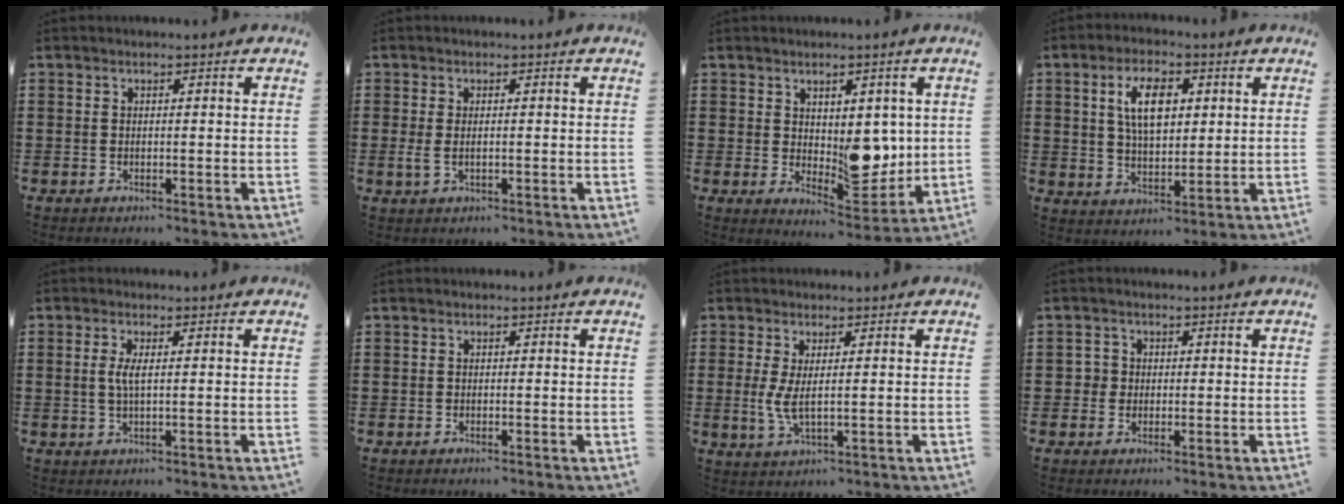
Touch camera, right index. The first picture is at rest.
{"total": 1.4, "force": [-0.2, 0.6, 1.2], "torque": [-0.042, -0.005, -0.009]}
{"total": 8.1, "force": [0.9, 5.2, 6.1], "torque": [-0.080, 0.003, 0.022]}
{"total": 7.3, "force": [2.1, 3.6, 6.0], "torque": [-0.120, 0.011, 0.033]}
{"total": 2.5, "force": [0.2, 0.3, 2.4], "torque": [-0.056, -0.006, 0.001]}
{"total": 0.0}
{"total": 3.1, "force": [0.4, 0.5, 3.0], "torque": [-0.074, -0.007, 0.003]}
{"total": 1.9, "force": [-0.1, 1.8, 0.6], "torque": [-0.018, 0.007, -0.003]}